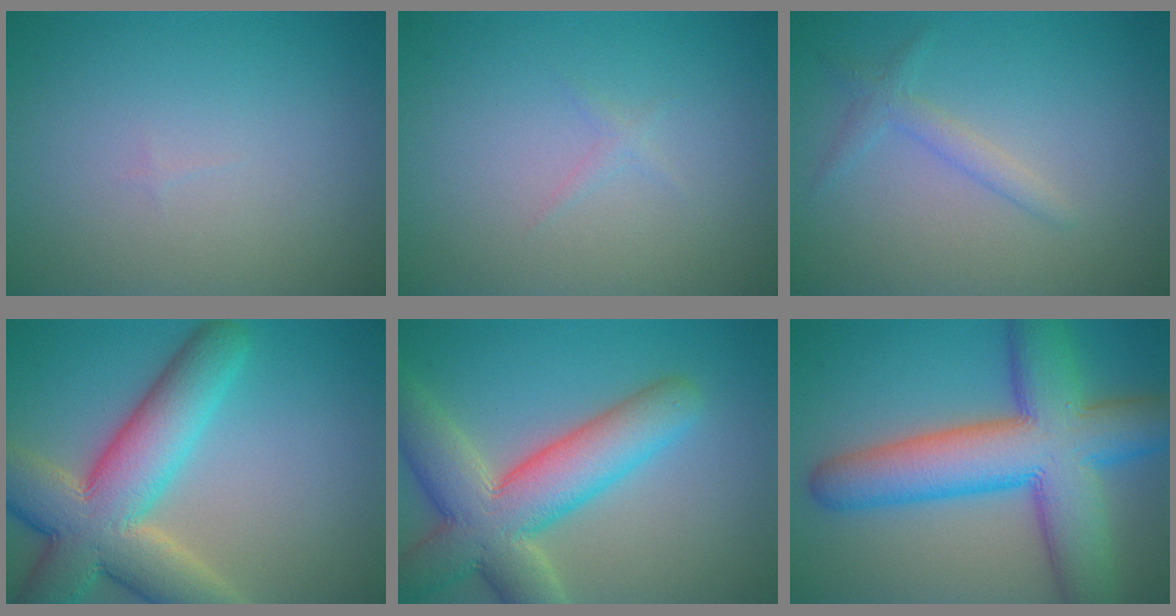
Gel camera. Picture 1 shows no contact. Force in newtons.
{"total": 0.6, "press": 0.6, "slide": 0.1}
{"total": 1.7, "press": 1.6, "slide": 0.2}
{"total": 10.8, "press": 10.8, "slide": 0.7}
{"total": 9.6, "press": 9.5, "slide": 0.8}
{"total": 12.2, "press": 12.2, "slide": 0.4}